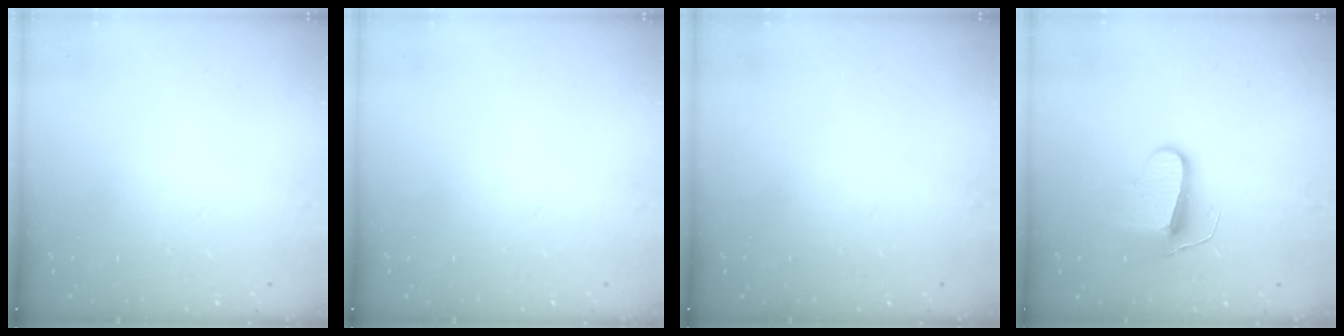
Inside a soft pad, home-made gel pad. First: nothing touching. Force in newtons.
{"total": 0.0}
{"total": 0.0}
{"total": 8.8, "press": 8.8, "slide": 0.2}